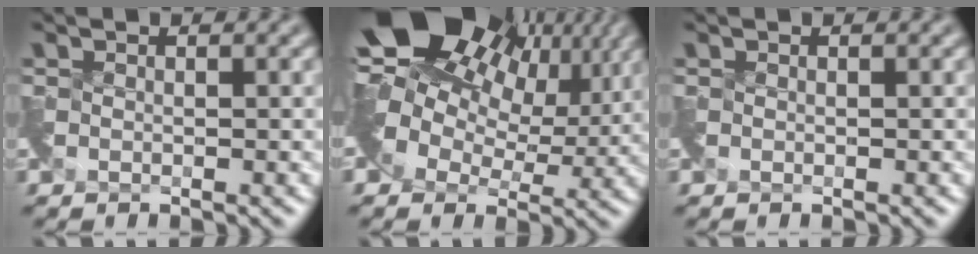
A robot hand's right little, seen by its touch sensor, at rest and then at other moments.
{"total": 13.9, "force": [5.7, 9.5, 8.4], "torque": [-0.138, 0.028, 0.089]}
{"total": 0.0}